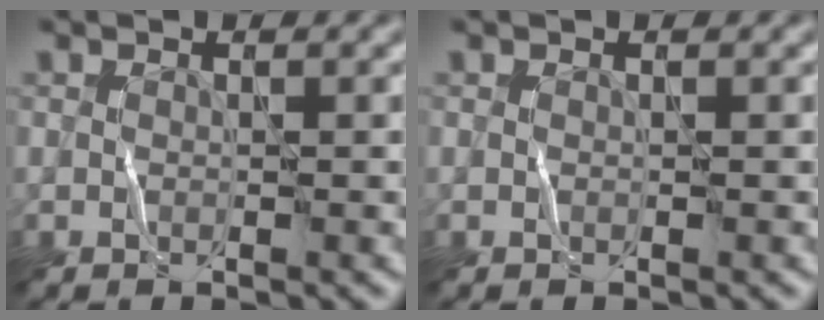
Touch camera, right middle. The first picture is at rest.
{"total": 0.0}